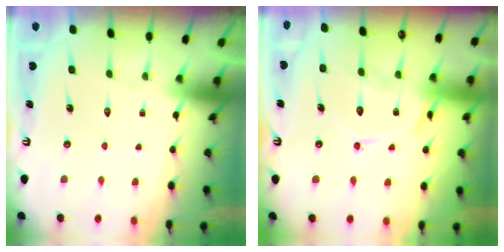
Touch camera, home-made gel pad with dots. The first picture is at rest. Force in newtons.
{"total": 13.4, "press": 13.3, "slide": 1.3}